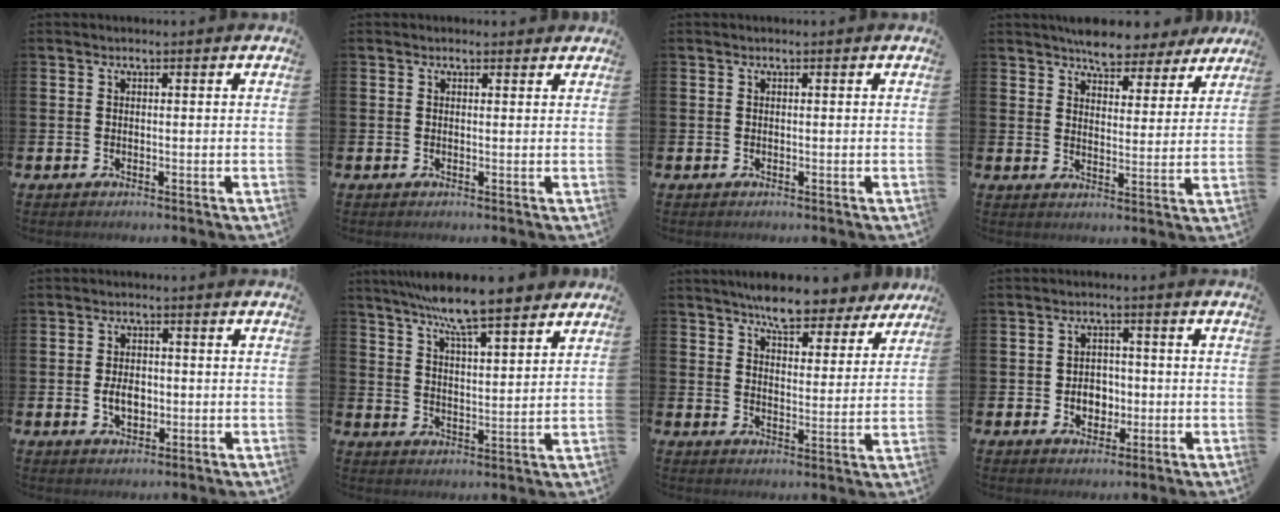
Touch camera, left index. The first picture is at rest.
{"total": 0.6, "force": [0.5, 0.3, 0.2], "torque": [0.003, 0.001, 0.008]}
{"total": 0.0}
{"total": 6.3, "force": [5.9, 2.1, 0.8], "torque": [-0.025, -0.035, 0.104]}
{"total": 3.5, "force": [-0.4, 2.3, 2.6], "torque": [-0.034, -0.001, -0.012]}
{"total": 9.6, "force": [8.6, 1.1, 4.2], "torque": [-0.097, -0.037, 0.152]}
{"total": 8.1, "force": [7.5, 1.8, 2.3], "torque": [-0.052, -0.037, 0.136]}
{"total": 3.5, "force": [-0.7, 2.9, 1.8], "torque": [-0.025, 0.001, -0.022]}